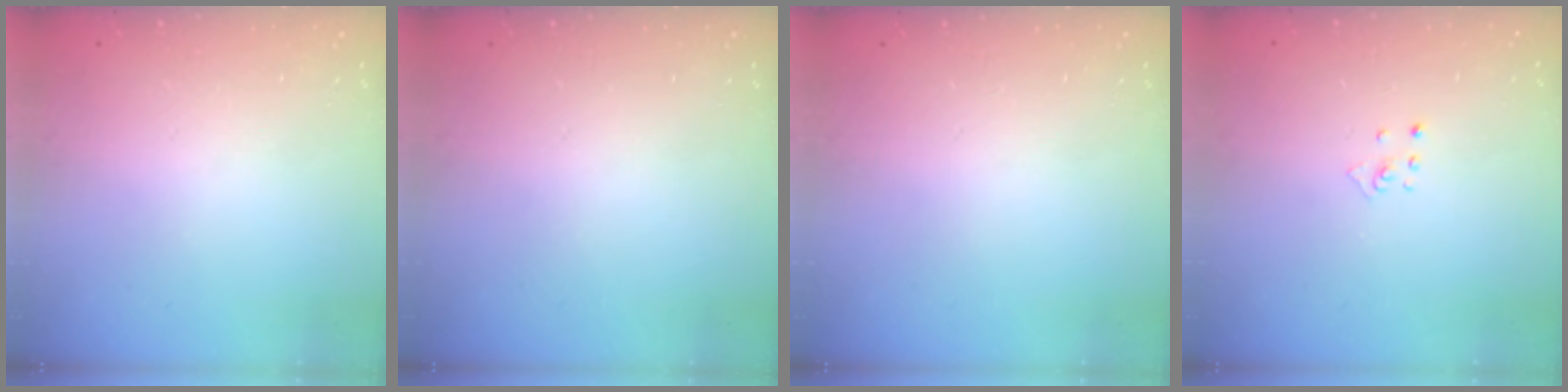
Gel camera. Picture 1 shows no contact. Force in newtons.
{"total": 0.0}
{"total": 0.0}
{"total": 2.9, "press": 2.9, "slide": 0.3}